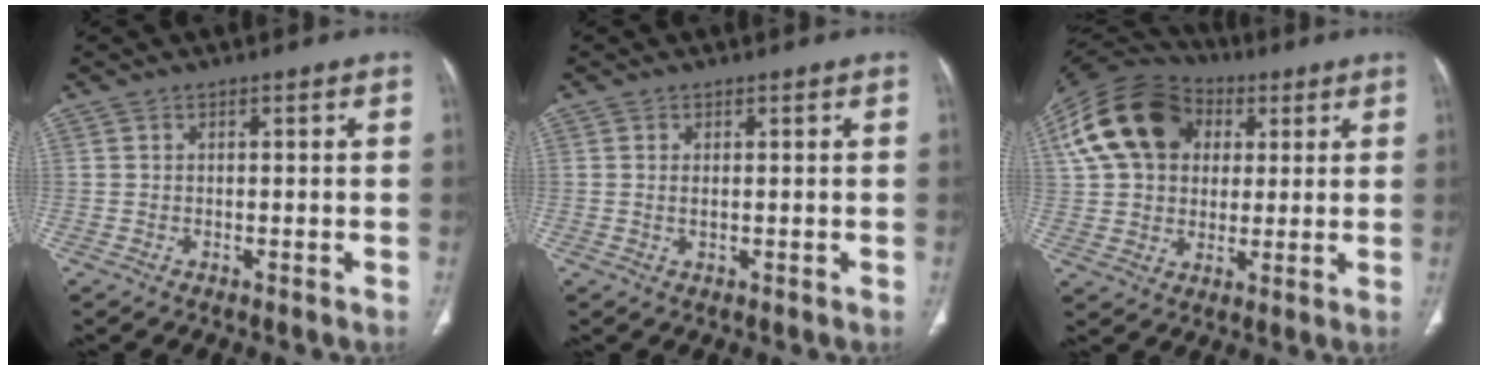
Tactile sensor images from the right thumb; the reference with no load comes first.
{"total": 0.9, "force": [0.1, 0.3, 0.8], "torque": [-0.019, -0.002, 0.005]}
{"total": 19.2, "force": [5.5, 14.4, 11.5], "torque": [-0.215, 0.019, 0.091]}